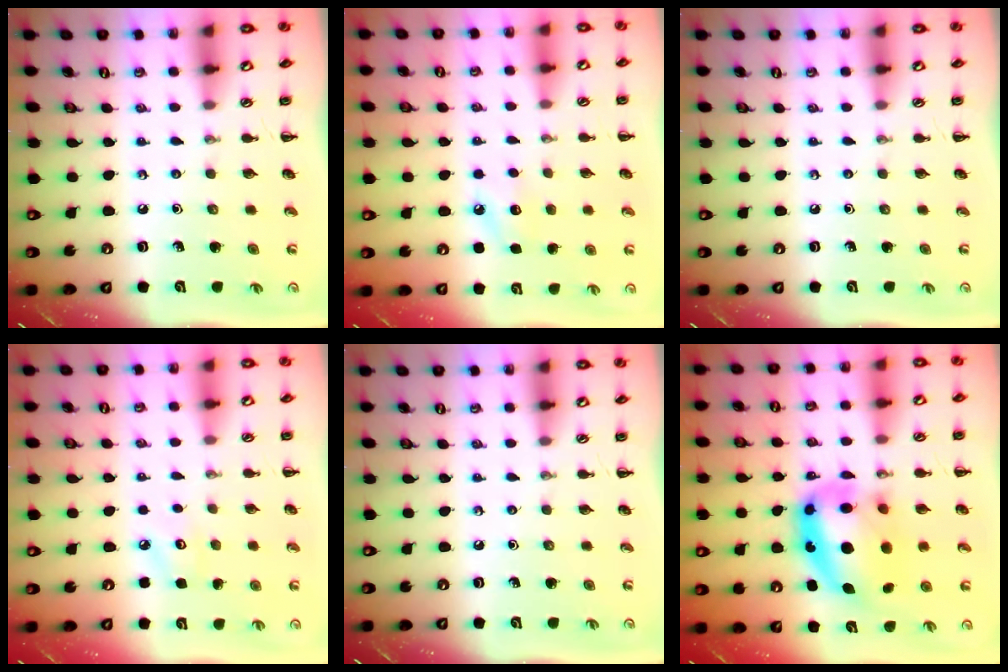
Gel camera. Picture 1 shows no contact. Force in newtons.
{"total": 7.1, "press": 7.0, "slide": 1.5}
{"total": 0.0}
{"total": 3.8, "press": 3.6, "slide": 1.1}
{"total": 0.0}
{"total": 17.0, "press": 16.5, "slide": 4.3}